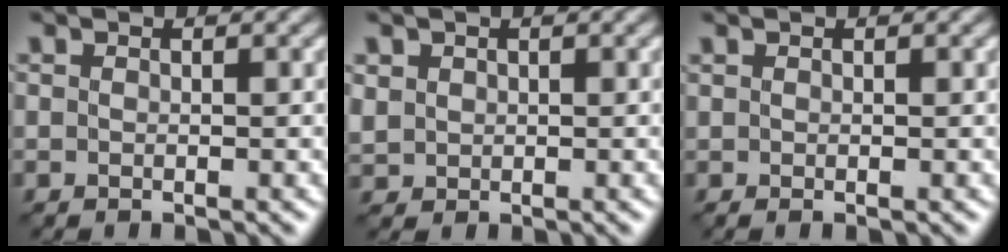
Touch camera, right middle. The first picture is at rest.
{"total": 1.4, "force": [0.6, 1.3, 0.3], "torque": [-0.012, -0.002, 0.015]}
{"total": 0.0}